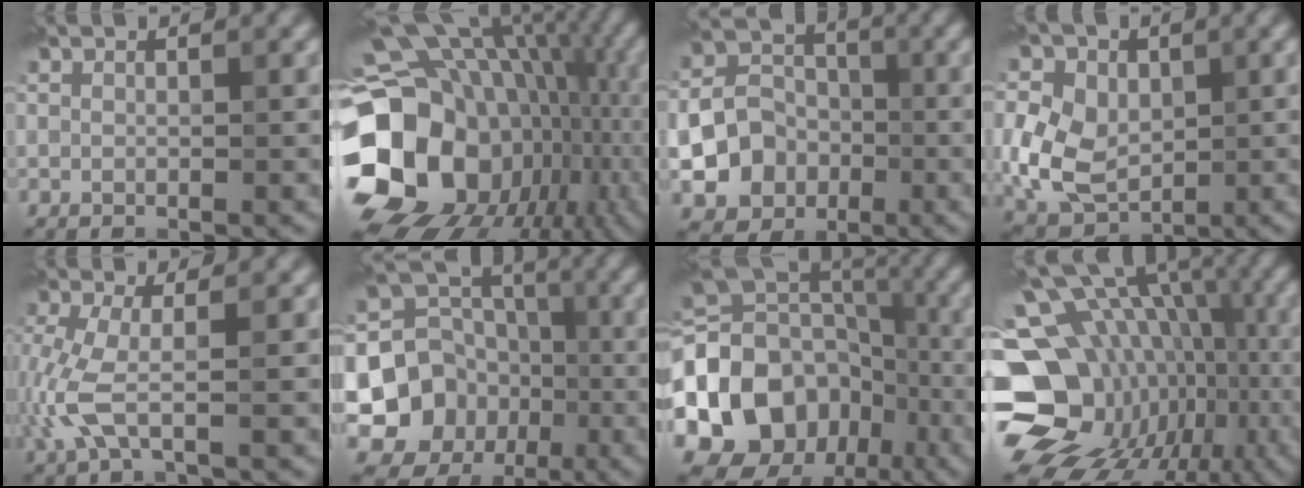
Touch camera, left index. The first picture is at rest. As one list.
[{"total": 20.5, "force": [-2.6, 16.4, 12.1], "torque": [-0.237, -0.017, -0.031]}, {"total": 11.1, "force": [-3.7, 9.8, 3.6], "torque": [-0.064, -0.027, -0.082]}, {"total": 9.3, "force": [1.1, 7.2, 5.9], "torque": [-0.128, 0.016, 0.003]}, {"total": 4.0, "force": [-0.7, 1.2, 3.7], "torque": [-0.111, -0.008, -0.019]}, {"total": 8.8, "force": [-1.8, 7.9, 3.3], "torque": [-0.070, -0.004, -0.036]}, {"total": 18.4, "force": [-5.5, 15.1, 8.9], "torque": [-0.193, 0.004, -0.109]}, {"total": 19.8, "force": [-5.0, 15.7, 11.0], "torque": [-0.175, 0.011, -0.073]}]